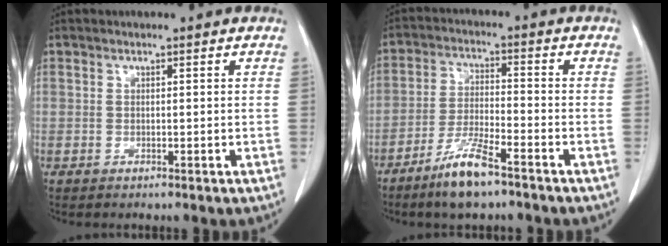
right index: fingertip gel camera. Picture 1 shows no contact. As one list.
[{"total": 8.0, "force": [-5.6, 1.0, 5.5], "torque": [-0.117, -0.015, -0.106]}]